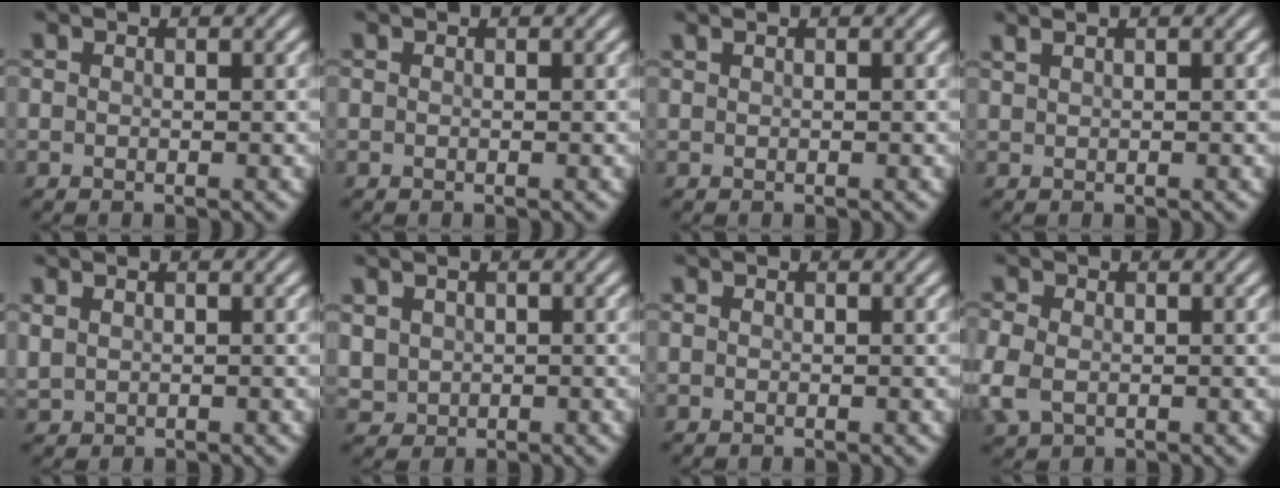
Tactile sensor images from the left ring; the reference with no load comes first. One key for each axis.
{"total": 0.0}
{"total": 0.7, "fx": 0.5, "fy": 0.2, "fz": 0.4, "tx": -0.006, "ty": 0.002, "tz": 0.008}
{"total": 1.5, "fx": 1.1, "fy": 0.6, "fz": 0.8, "tx": -0.006, "ty": 0.004, "tz": 0.014}
{"total": 0.9, "fx": 0.6, "fy": 0.6, "fz": 0.4, "tx": -0.014, "ty": 0.005, "tz": 0.024}
{"total": 1.8, "fx": 0.6, "fy": 1.6, "fz": 0.4, "tx": -0.016, "ty": 0.000, "tz": 0.022}
{"total": 0.0}
{"total": 3.4, "fx": -0.7, "fy": 2.6, "fz": 2.1, "tx": -0.066, "ty": -0.002, "tz": -0.012}